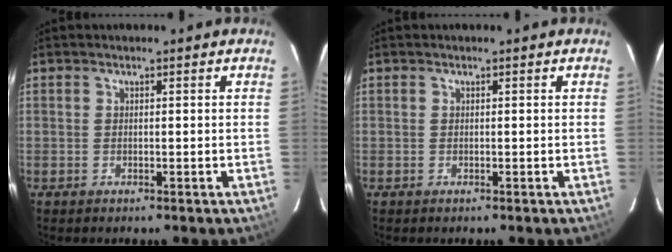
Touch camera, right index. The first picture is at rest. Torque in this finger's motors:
{"motor_torque": [0.00, 0.00, 0.00, 0.00]}